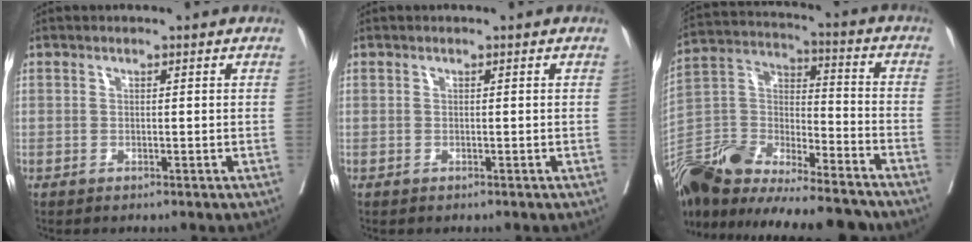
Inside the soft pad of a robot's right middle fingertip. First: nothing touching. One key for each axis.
{"total": 0.0}
{"total": 28.0, "fx": -24.2, "fy": 6.3, "fz": 12.5, "tx": -0.274, "ty": -0.019, "tz": -0.402}